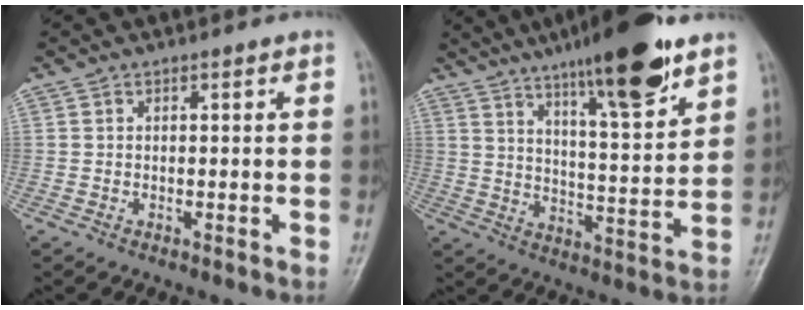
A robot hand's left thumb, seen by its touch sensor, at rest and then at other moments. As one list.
[{"total": 17.6, "force": [11.6, 3.3, 12.9], "torque": [-0.180, -0.057, 0.184]}]